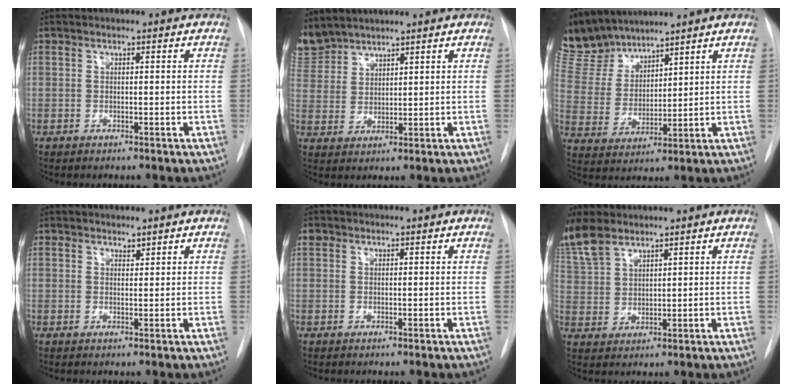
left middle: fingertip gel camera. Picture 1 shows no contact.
{"total": 6.2, "force": [5.9, 1.8, 0.2], "torque": [-0.009, 0.009, 0.129]}
{"total": 10.1, "force": [9.5, 2.8, 1.9], "torque": [-0.055, 0.006, 0.207]}
{"total": 0.8, "force": [0.8, 0.2, 0.1], "torque": [-0.004, -0.003, 0.013]}
{"total": 0.9, "force": [0.5, 0.7, 0.1], "torque": [0.001, 0.014, 0.007]}
{"total": 7.7, "force": [6.5, 2.7, 3.2], "torque": [-0.080, 0.008, 0.145]}